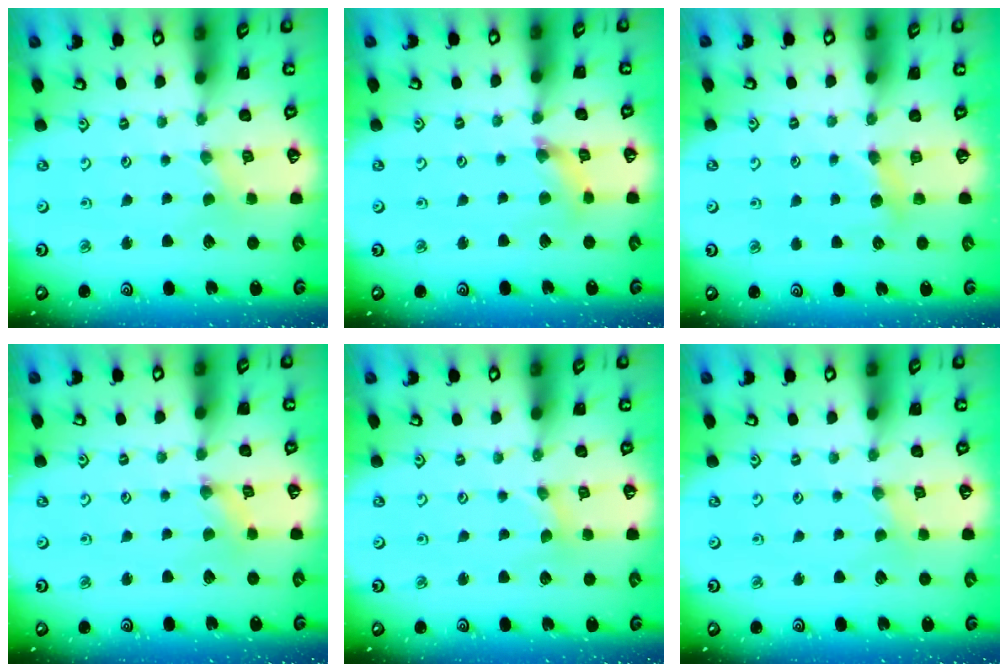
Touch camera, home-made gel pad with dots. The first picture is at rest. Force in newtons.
{"total": 3.6, "press": 3.6, "slide": 0.2}
{"total": 4.6, "press": 4.6, "slide": 0.5}
{"total": 0.7, "press": 0.7, "slide": 0.2}
{"total": 0.0}
{"total": 0.6, "press": 0.6, "slide": 0.2}